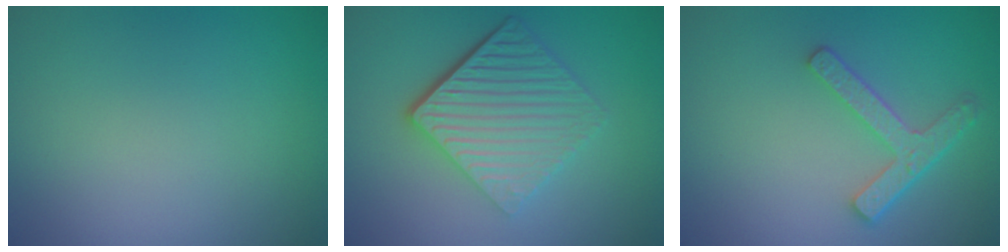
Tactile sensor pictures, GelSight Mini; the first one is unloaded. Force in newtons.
{"total": 6.5, "press": 4.3, "slide": 4.8}
{"total": 3.7, "press": 2.8, "slide": 2.3}